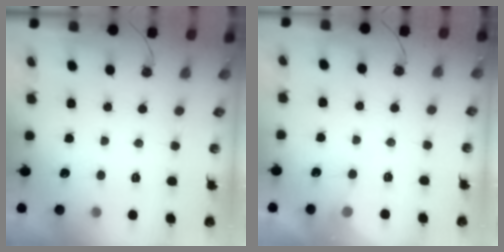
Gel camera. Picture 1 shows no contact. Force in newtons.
{"total": 4.8, "press": 4.8, "slide": 0.5}